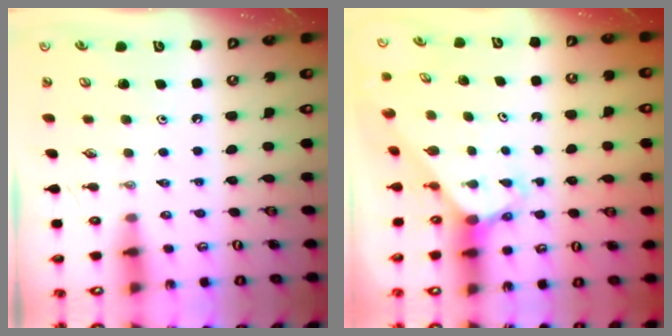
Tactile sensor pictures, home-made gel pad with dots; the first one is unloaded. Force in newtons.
{"total": 3.1, "press": 3.1, "slide": 0.2}